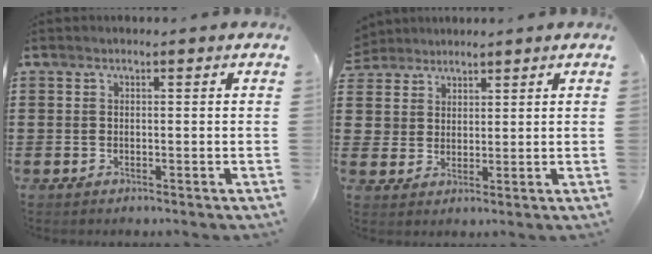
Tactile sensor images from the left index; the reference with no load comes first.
{"total": 4.0, "force": [2.9, 2.8, -0.1], "torque": [-0.017, 0.004, 0.054]}